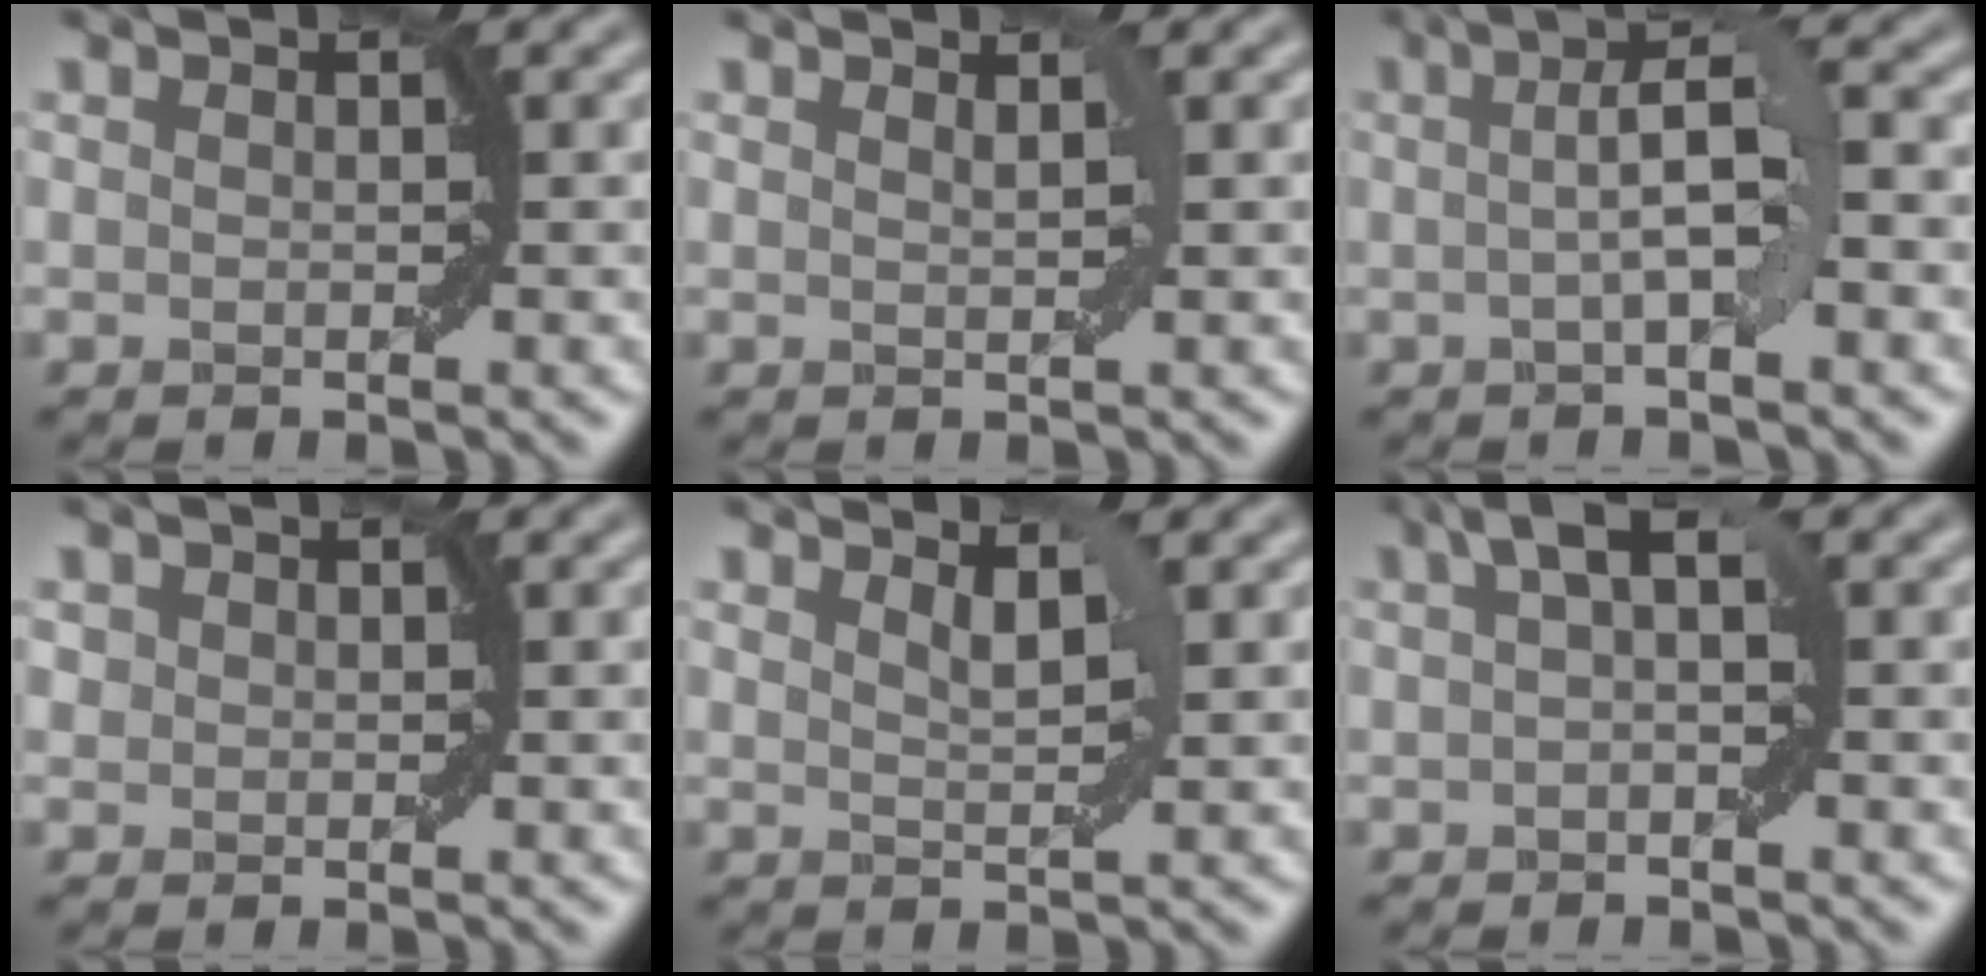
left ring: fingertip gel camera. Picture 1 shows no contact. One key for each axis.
{"total": 0.7, "fx": 0.6, "fy": 0.0, "fz": 0.3, "tx": -0.002, "ty": 0.000, "tz": 0.011}
{"total": 4.3, "fx": 0.1, "fy": 0.6, "fz": 4.3, "tx": -0.073, "ty": 0.010, "tz": -0.001}
{"total": 0.8, "fx": 0.3, "fy": 0.7, "fz": 0.1, "tx": 0.000, "ty": 0.002, "tz": 0.005}
{"total": 1.5, "fx": 1.2, "fy": 0.2, "fz": 0.8, "tx": -0.011, "ty": -0.003, "tz": 0.022}
{"total": 2.6, "fx": 0.9, "fy": 0.6, "fz": 2.4, "tx": -0.033, "ty": 0.010, "tz": 0.010}